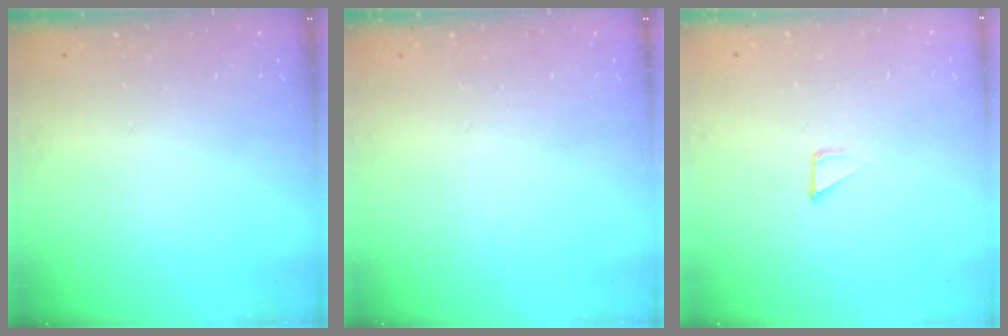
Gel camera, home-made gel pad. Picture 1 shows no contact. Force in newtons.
{"total": 0.0}
{"total": 1.3, "press": 1.3, "slide": 0.0}